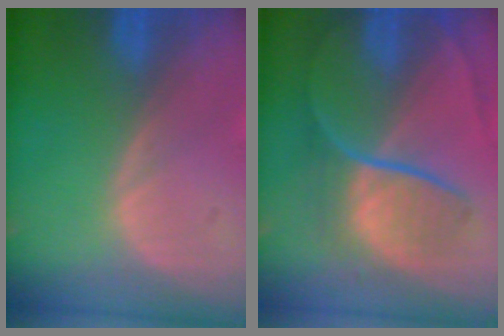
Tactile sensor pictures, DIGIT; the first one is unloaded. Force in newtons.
{"total": 8.8, "press": 7.5, "slide": 4.7}